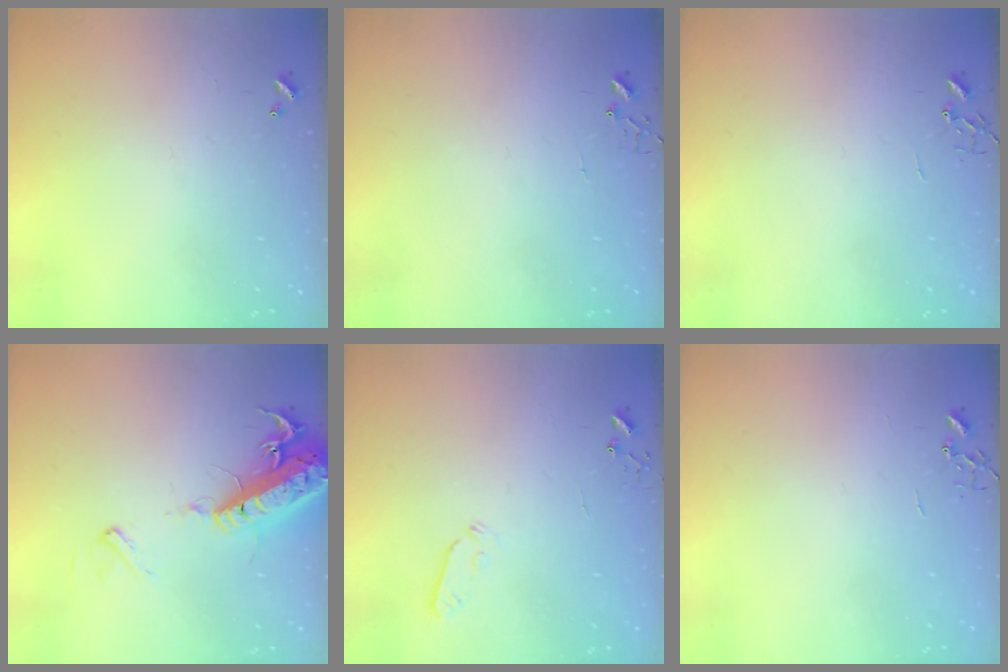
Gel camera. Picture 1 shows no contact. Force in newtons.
{"total": 3.6, "press": 3.6, "slide": 0.4}
{"total": 0.0}
{"total": 18.9, "press": 18.5, "slide": 3.9}
{"total": 3.9, "press": 3.8, "slide": 0.8}
{"total": 0.0}